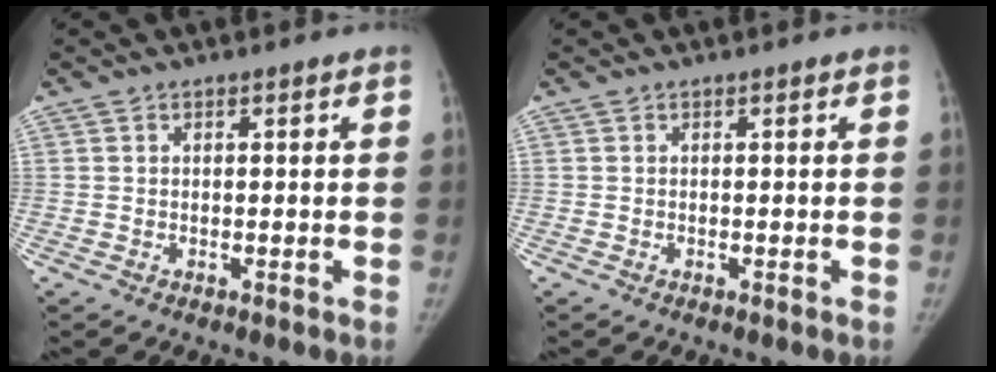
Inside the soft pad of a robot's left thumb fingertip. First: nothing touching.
{"total": 0.0}